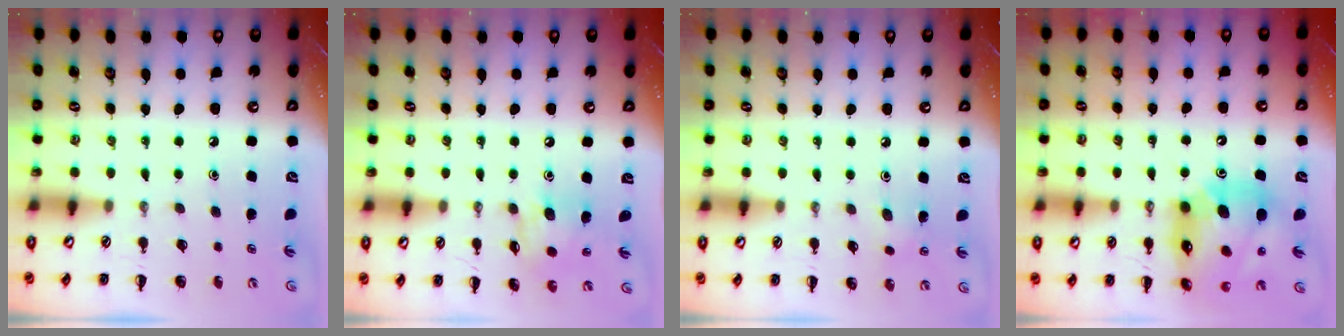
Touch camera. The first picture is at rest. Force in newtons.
{"total": 10.2, "press": 10.2, "slide": 1.0}
{"total": 7.2, "press": 7.0, "slide": 1.4}
{"total": 17.4, "press": 16.7, "slide": 5.1}